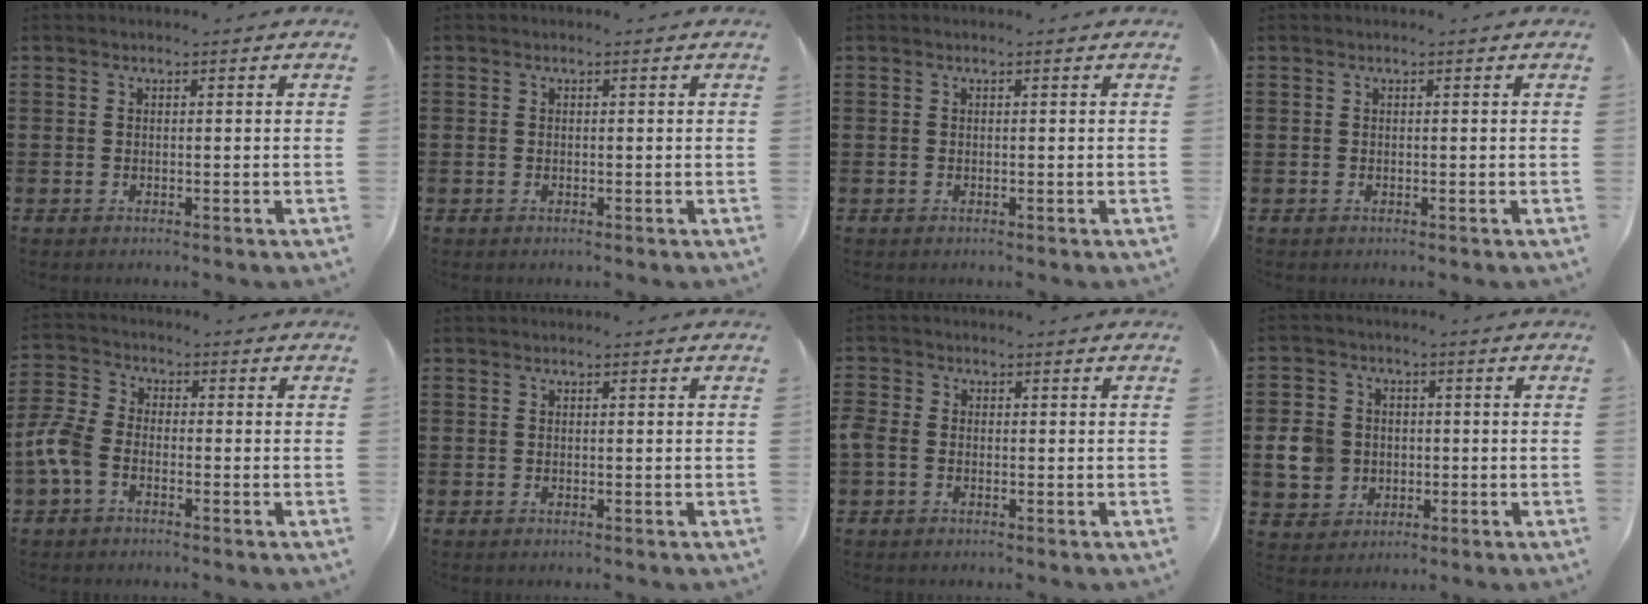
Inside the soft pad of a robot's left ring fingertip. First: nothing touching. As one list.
[{"total": 0.0}, {"total": 0.0}, {"total": 0.0}, {"total": 5.2, "force": [-2.9, 2.8, 3.3], "torque": [-0.098, -0.004, -0.066]}, {"total": 0.0}, {"total": 1.7, "force": [-0.9, 1.2, 0.8], "torque": [-0.024, 0.002, -0.020]}, {"total": 7.1, "force": [-0.7, 6.2, 3.2], "torque": [-0.100, 0.012, -0.014]}]